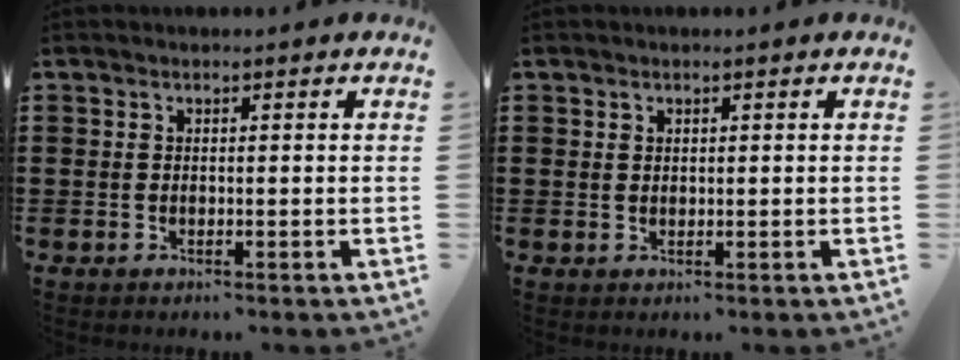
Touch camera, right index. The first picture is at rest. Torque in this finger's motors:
{"motor_torque": [-0.82, 1.33, -0.10, -0.01]}